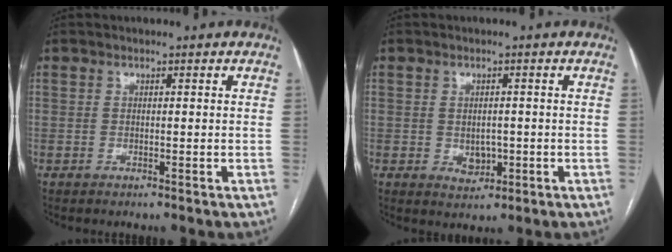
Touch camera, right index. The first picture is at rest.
{"total": 3.0, "force": [-0.5, 2.3, 1.9], "torque": [-0.026, 0.001, 0.002]}